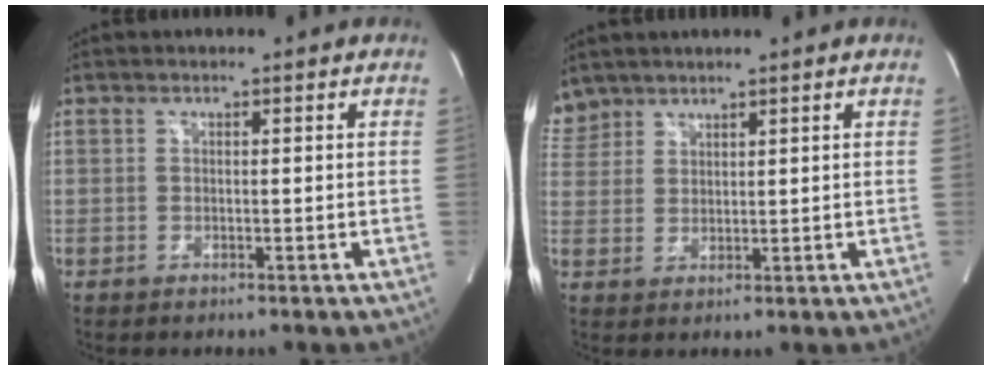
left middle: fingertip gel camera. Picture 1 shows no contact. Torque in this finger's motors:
{"motor_torque": [0.71, -0.70, 0.08, 0.00]}